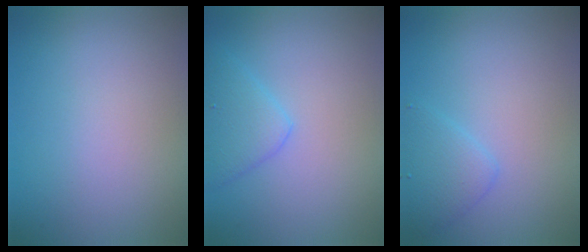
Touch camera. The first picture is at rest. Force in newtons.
{"total": 2.8, "press": 2.8, "slide": 0.2}
{"total": 2.1, "press": 2.1, "slide": 0.0}